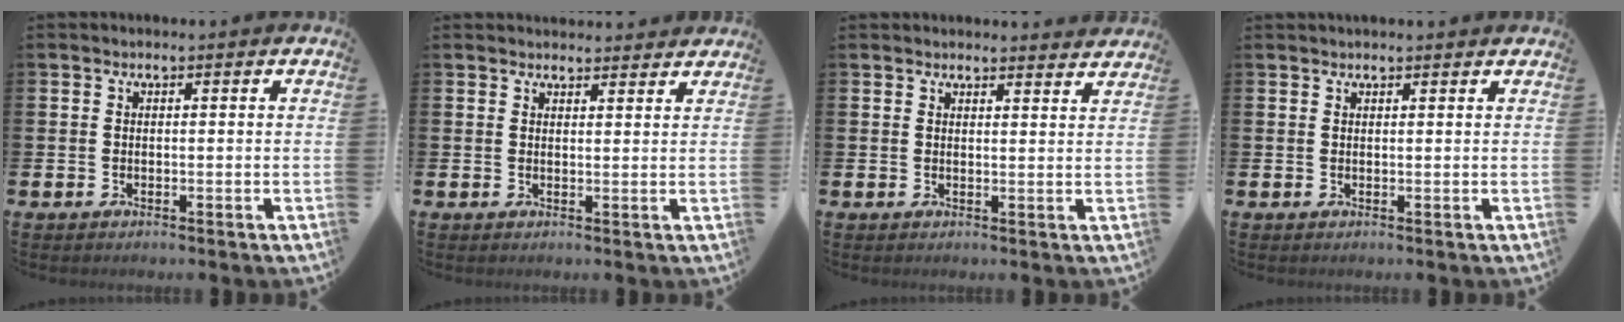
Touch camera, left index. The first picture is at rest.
{"total": 2.3, "force": [2.2, 0.5, -0.1], "torque": [0.010, -0.014, 0.038]}
{"total": 2.4, "force": [2.4, 0.2, -0.1], "torque": [0.010, -0.017, 0.040]}
{"total": 1.0, "force": [1.0, 0.0, 0.1], "torque": [0.009, -0.004, 0.015]}